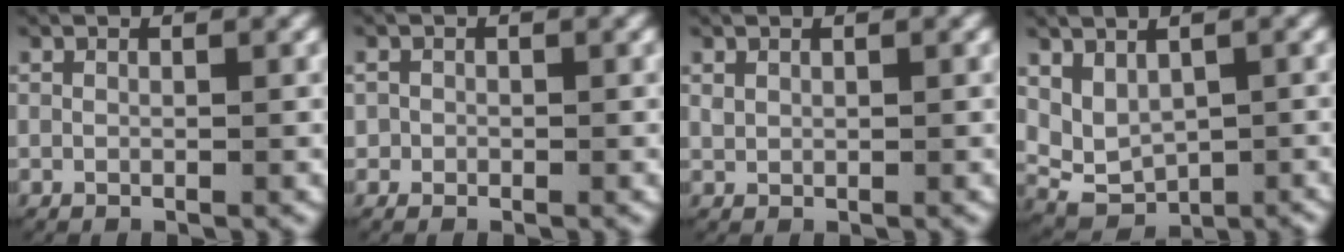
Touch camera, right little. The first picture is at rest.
{"total": 0.9, "force": [-0.2, 0.9, 0.1], "torque": [-0.004, -0.002, -0.005]}
{"total": 0.7, "force": [0.4, 0.5, 0.3], "torque": [-0.009, -0.001, 0.014]}
{"total": 6.7, "force": [-0.3, 5.7, 3.5], "torque": [-0.086, -0.029, 0.005]}